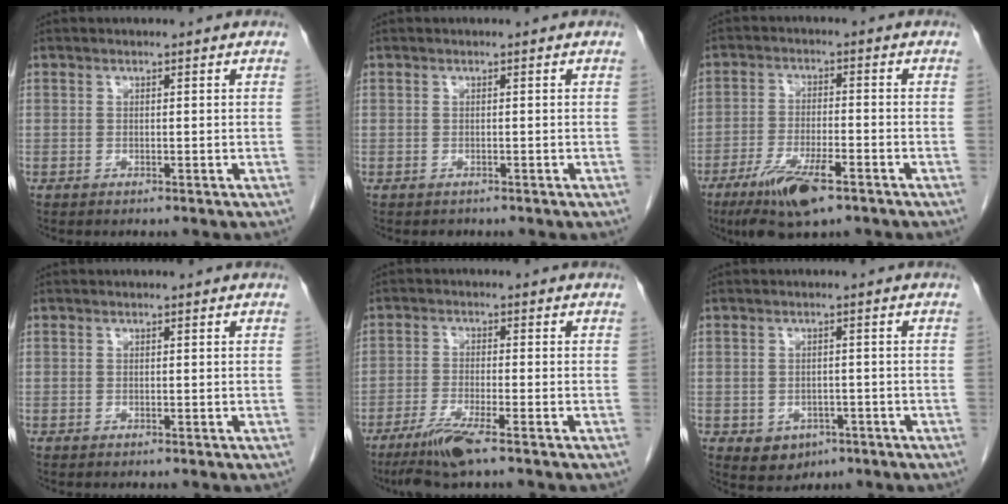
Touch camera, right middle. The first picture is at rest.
{"total": 0.6, "force": [-0.5, 0.4, 0.1], "torque": [-0.006, 0.002, -0.006]}
{"total": 9.4, "force": [-5.8, 1.9, 7.1], "torque": [-0.137, -0.018, -0.098]}
{"total": 0.0}
{"total": 6.1, "force": [-4.2, 0.0, 4.4], "torque": [-0.090, -0.019, -0.081]}
{"total": 4.5, "force": [-1.9, 3.6, 1.8], "torque": [-0.025, 0.001, -0.013]}